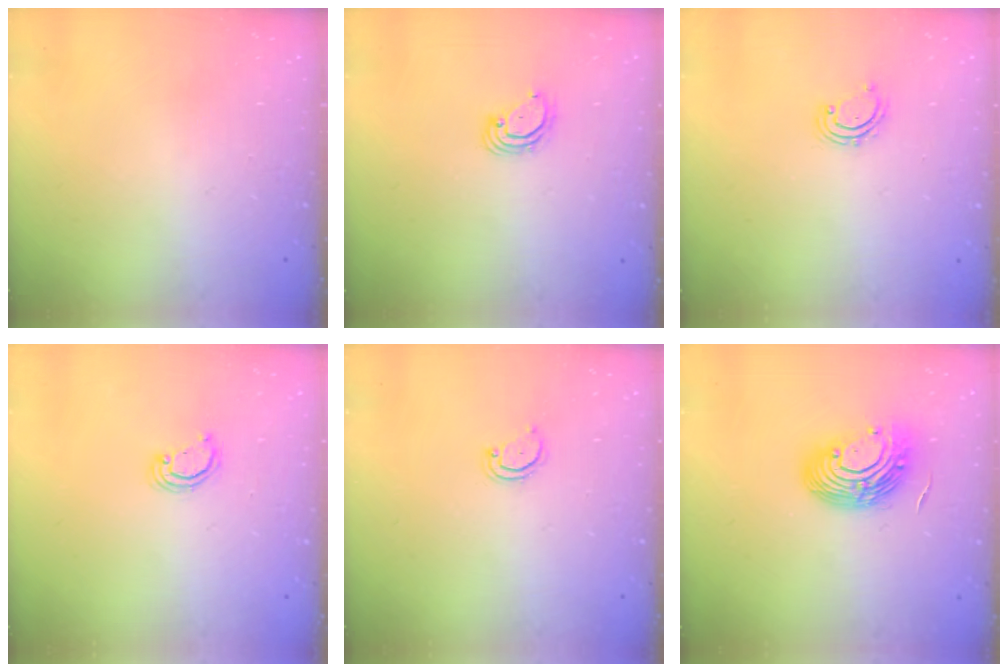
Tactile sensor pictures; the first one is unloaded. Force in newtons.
{"total": 3.7, "press": 3.7, "slide": 0.2}
{"total": 2.7, "press": 2.6, "slide": 0.5}
{"total": 2.0, "press": 2.0, "slide": 0.2}
{"total": 3.3, "press": 3.3, "slide": 0.5}
{"total": 12.8, "press": 12.6, "slide": 2.2}